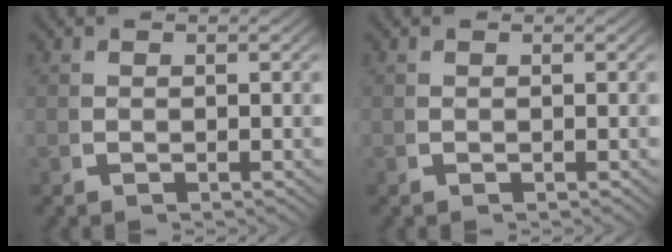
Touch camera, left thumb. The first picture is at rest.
{"total": 0.0}